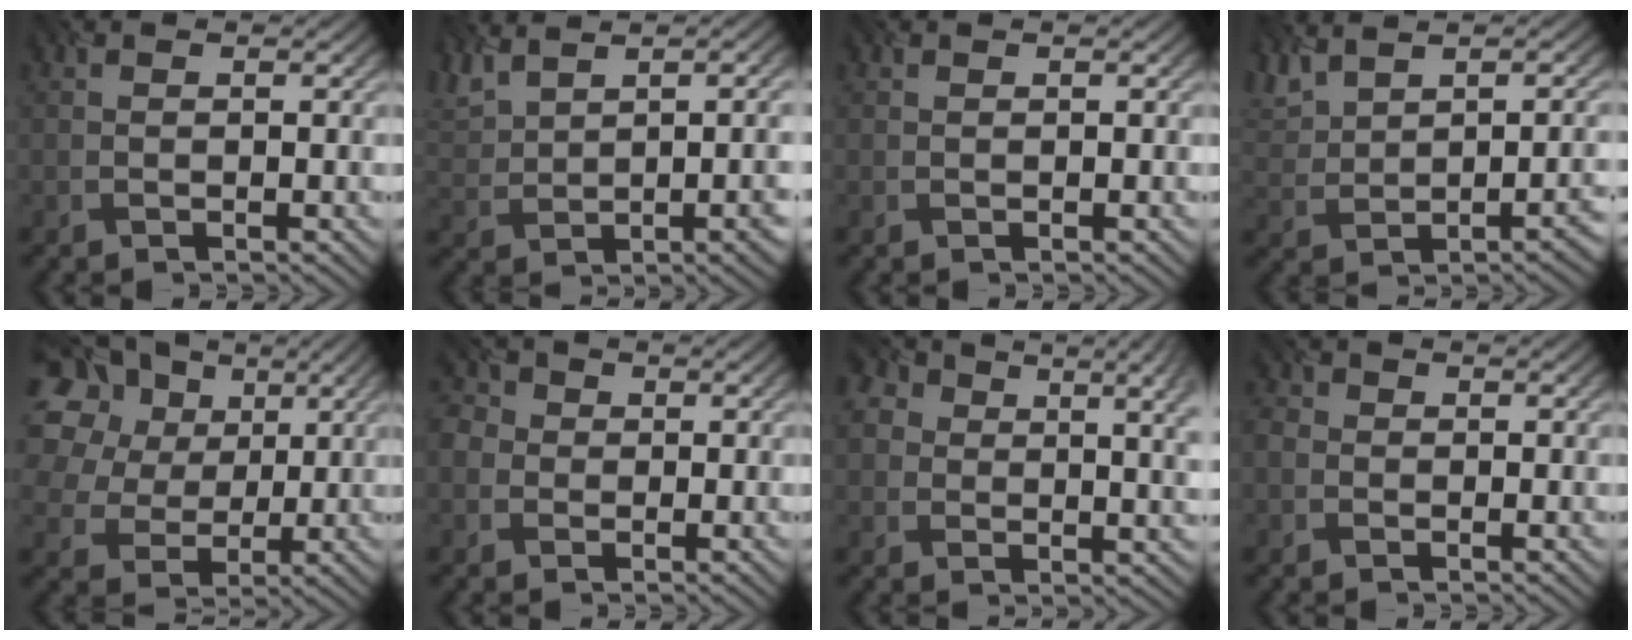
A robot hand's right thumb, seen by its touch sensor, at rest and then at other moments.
{"total": 10.4, "force": [4.2, 4.4, 8.4], "torque": [-0.147, 0.026, 0.083]}
{"total": 0.0}
{"total": 6.5, "force": [3.7, 2.8, 4.4], "torque": [-0.091, 0.020, 0.072]}
{"total": 19.6, "force": [10.2, 14.5, 8.4], "torque": [-0.268, 0.052, 0.204]}
{"total": 2.9, "force": [-0.6, 2.8, -0.1], "torque": [-0.005, 0.005, -0.024]}
{"total": 9.5, "force": [4.2, 5.7, 6.3], "torque": [-0.107, 0.014, 0.070]}
{"total": 1.5, "force": [-0.8, 1.3, -0.3], "torque": [-0.002, 0.001, -0.011]}